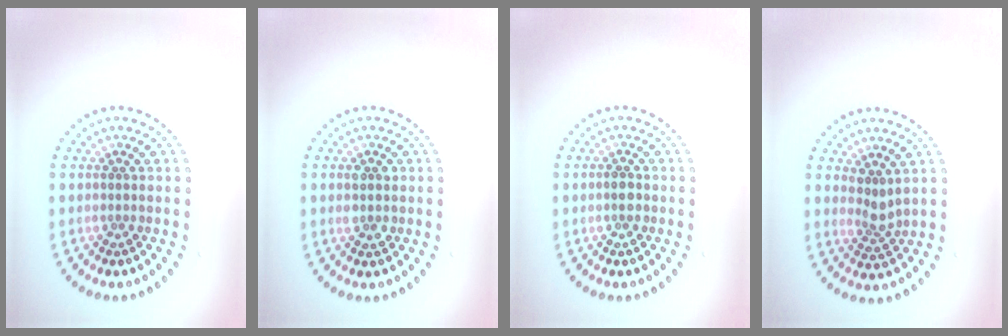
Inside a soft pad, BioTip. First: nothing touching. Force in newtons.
{"total": 1.6, "press": 1.6, "slide": 0.2}
{"total": 1.2, "press": 1.2, "slide": 0.3}
{"total": 1.9, "press": 1.4, "slide": 1.3}